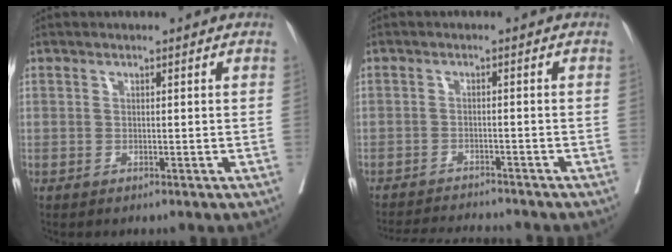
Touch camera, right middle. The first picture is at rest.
{"total": 8.3, "force": [-8.0, 0.3, 2.1], "torque": [-0.031, -0.008, -0.121]}